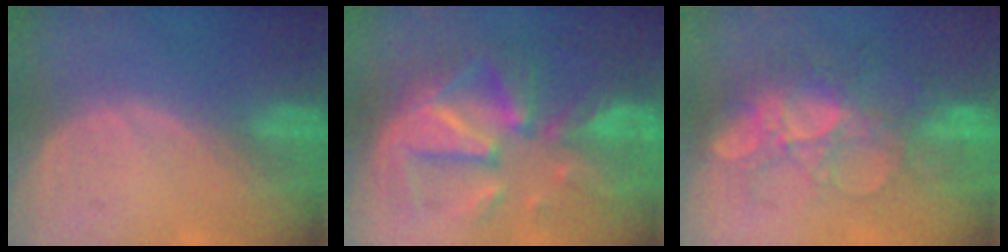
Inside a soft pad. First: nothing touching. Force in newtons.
{"total": 12.3, "press": 12.3, "slide": 1.2}
{"total": 8.7, "press": 8.6, "slide": 1.5}